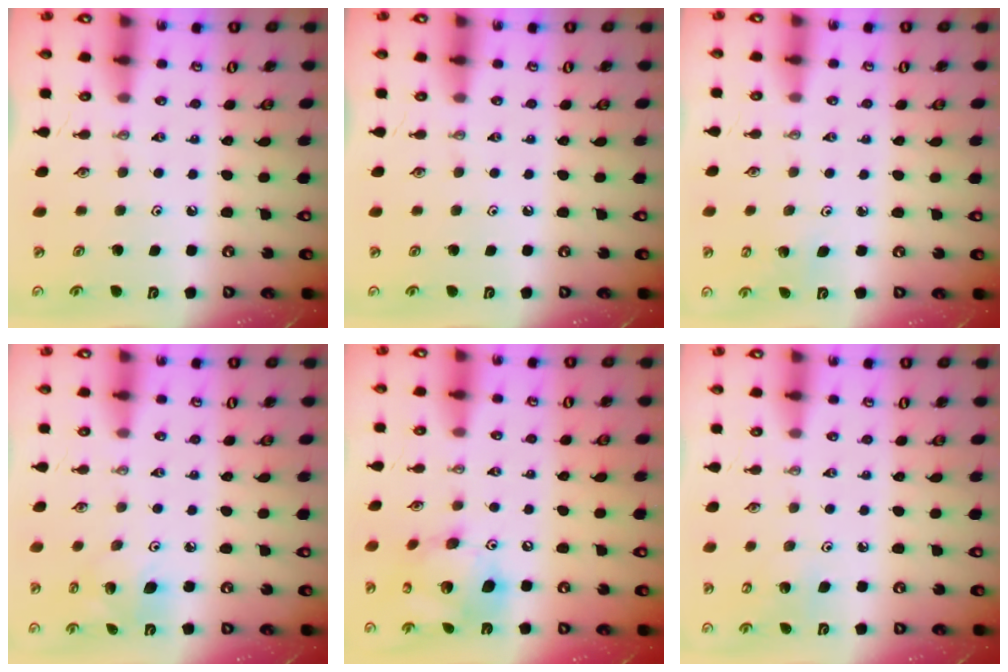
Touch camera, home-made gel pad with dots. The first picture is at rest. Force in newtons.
{"total": 0.0}
{"total": 2.3, "press": 2.3, "slide": 0.2}
{"total": 7.4, "press": 7.2, "slide": 1.7}
{"total": 16.0, "press": 15.7, "slide": 3.0}
{"total": 6.0, "press": 6.0, "slide": 0.5}